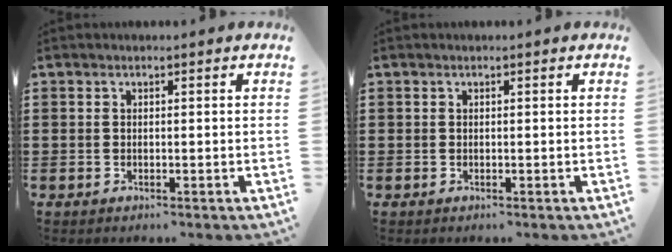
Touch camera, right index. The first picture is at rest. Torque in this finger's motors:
{"motor_torque": [-0.16, 0.22, 0.00, 0.00]}